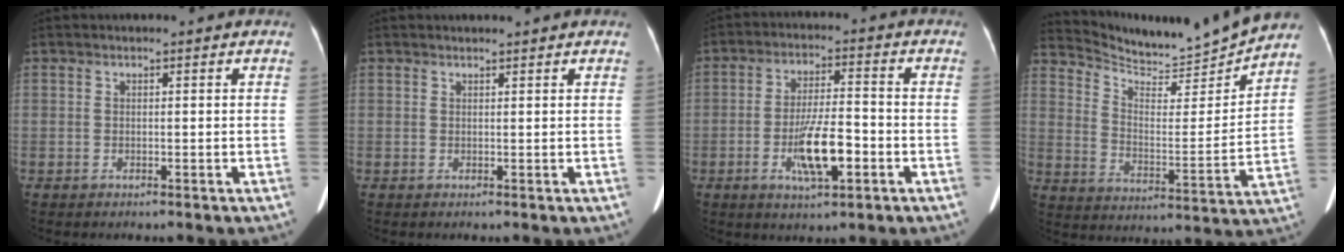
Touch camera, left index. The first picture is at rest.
{"total": 1.0, "force": [1.0, -0.1, 0.2], "torque": [-0.005, 0.010, 0.021]}
{"total": 8.7, "force": [-3.0, 2.0, 8.0], "torque": [-0.152, -0.002, -0.049]}
{"total": 15.2, "force": [15.0, -0.3, 3.0], "torque": [-0.070, -0.037, 0.231]}